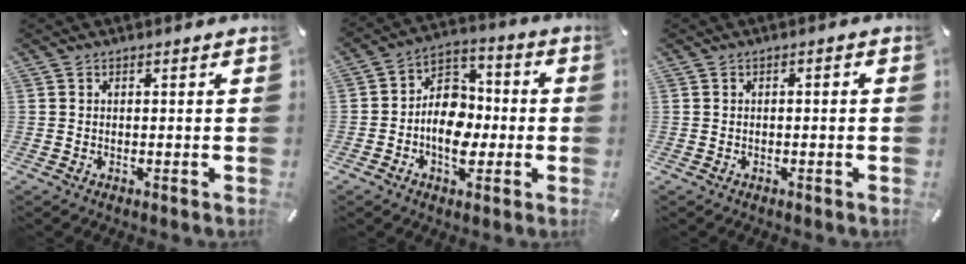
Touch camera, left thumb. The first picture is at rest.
{"total": 11.5, "force": [-3.5, 8.6, 6.8], "torque": [-0.115, 0.024, -0.063]}
{"total": 1.1, "force": [-0.6, 0.3, 0.8], "torque": [-0.013, 0.001, -0.012]}